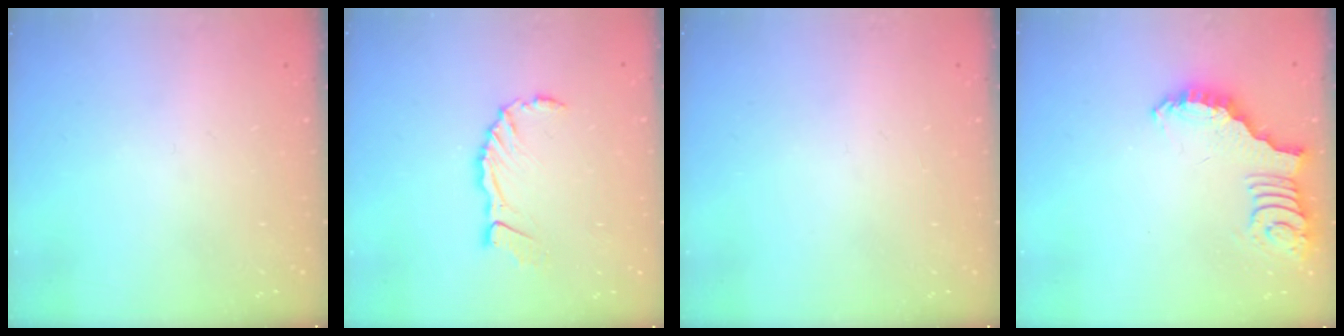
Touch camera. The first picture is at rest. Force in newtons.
{"total": 5.9, "press": 5.9, "slide": 0.4}
{"total": 0.0}
{"total": 2.6, "press": 2.5, "slide": 0.5}